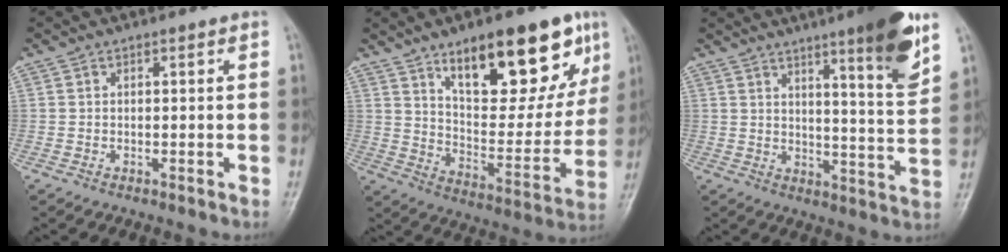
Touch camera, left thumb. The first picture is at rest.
{"total": 22.7, "force": [12.8, 9.3, 16.3], "torque": [-0.181, -0.049, 0.202]}
{"total": 13.5, "force": [8.1, 1.4, 10.7], "torque": [-0.138, -0.050, 0.115]}